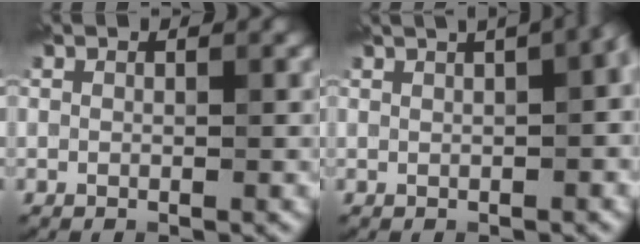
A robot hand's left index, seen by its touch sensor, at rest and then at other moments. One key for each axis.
{"total": 11.5, "fx": 4.2, "fy": 5.3, "fz": 9.4, "tx": -0.097, "ty": 0.063, "tz": 0.043}